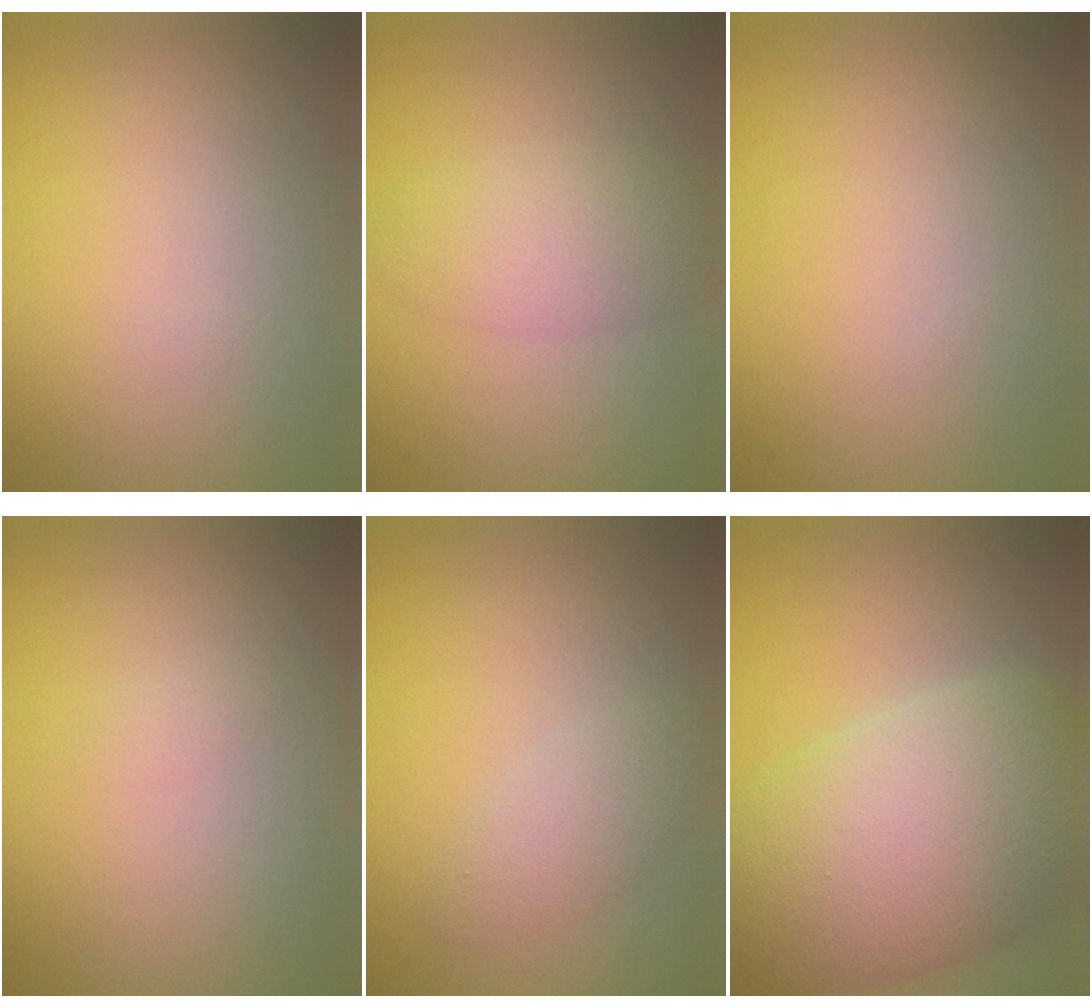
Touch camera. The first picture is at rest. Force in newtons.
{"total": 3.6, "press": 3.6, "slide": 0.1}
{"total": 0.0}
{"total": 0.6, "press": 0.6, "slide": 0.0}
{"total": 2.1, "press": 2.1, "slide": 0.1}
{"total": 12.3, "press": 12.3, "slide": 0.6}